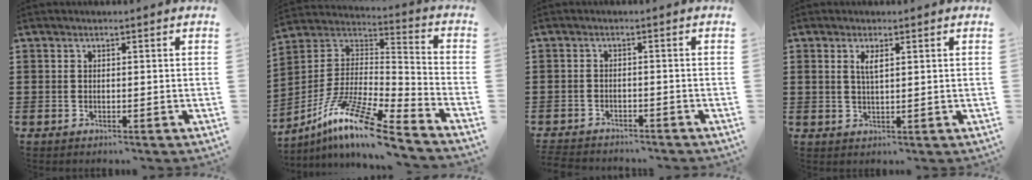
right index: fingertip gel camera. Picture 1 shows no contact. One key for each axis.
{"total": 13.3, "fx": -10.0, "fy": 0.7, "fz": 8.8, "tx": -0.173, "ty": 0.009, "tz": -0.195}
{"total": 2.0, "fx": -2.0, "fy": 0.2, "fz": -0.1, "tx": -0.006, "ty": -0.002, "tz": -0.045}
{"total": 2.2, "fx": 0.9, "fy": 0.6, "fz": 1.9, "tx": -0.040, "ty": 0.004, "tz": 0.014}